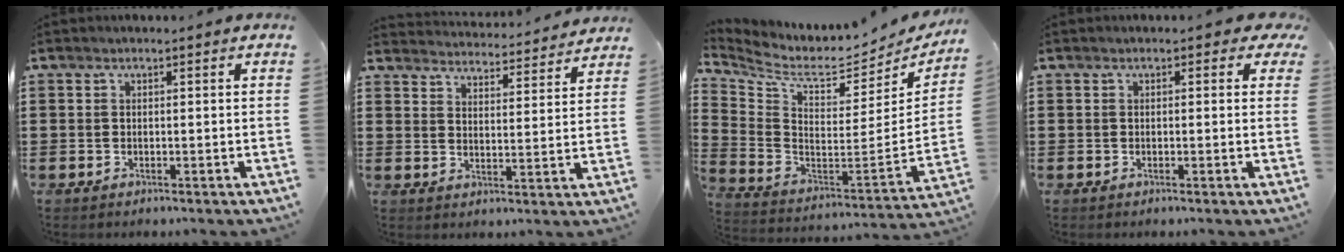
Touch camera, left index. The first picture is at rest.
{"total": 3.9, "force": [3.8, -0.3, -0.1], "torque": [-0.011, -0.035, 0.061]}
{"total": 6.8, "force": [5.6, 2.0, 3.3], "torque": [-0.087, -0.058, 0.089]}
{"total": 1.0, "force": [0.0, 0.7, 0.7], "torque": [-0.017, 0.006, -0.001]}